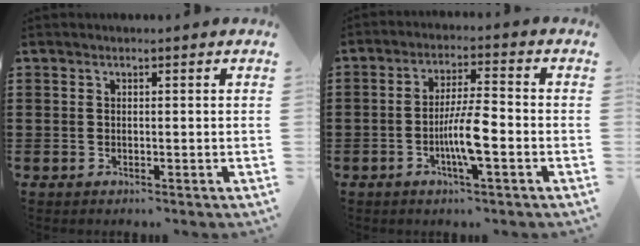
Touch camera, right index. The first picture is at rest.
{"total": 6.8, "force": [-2.2, 1.0, 6.3], "torque": [-0.119, -0.004, -0.043]}